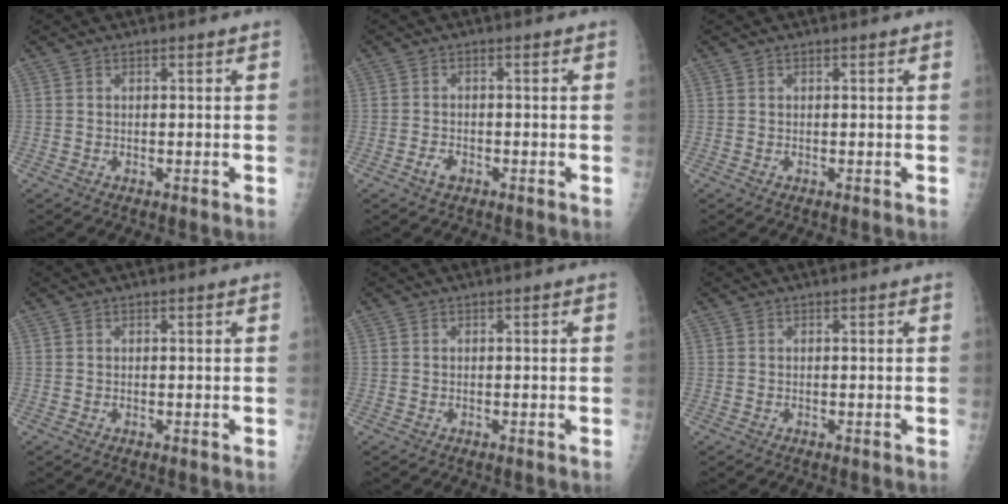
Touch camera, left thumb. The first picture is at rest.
{"total": 2.2, "force": [-1.3, 1.4, 1.1], "torque": [-0.011, 0.007, -0.025]}
{"total": 0.0}
{"total": 0.0}
{"total": 0.0}
{"total": 0.0}